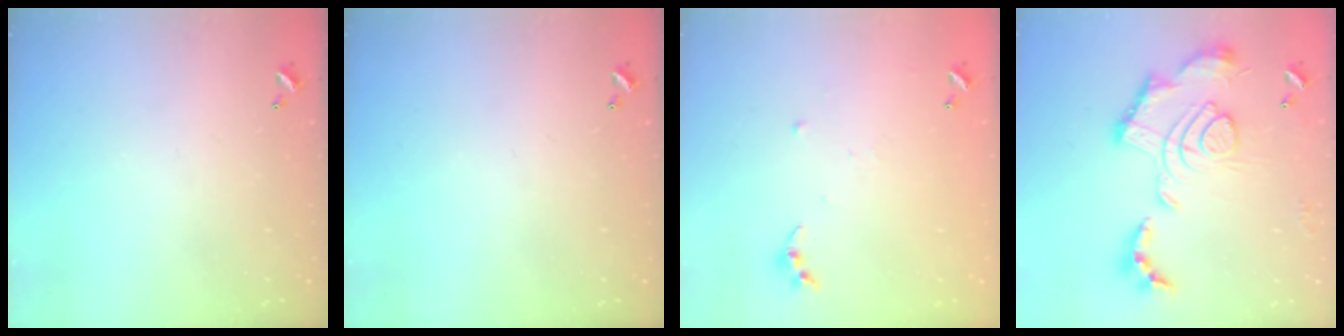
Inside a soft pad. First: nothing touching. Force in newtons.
{"total": 0.0}
{"total": 4.8, "press": 4.7, "slide": 0.5}
{"total": 2.4, "press": 1.9, "slide": 1.5}